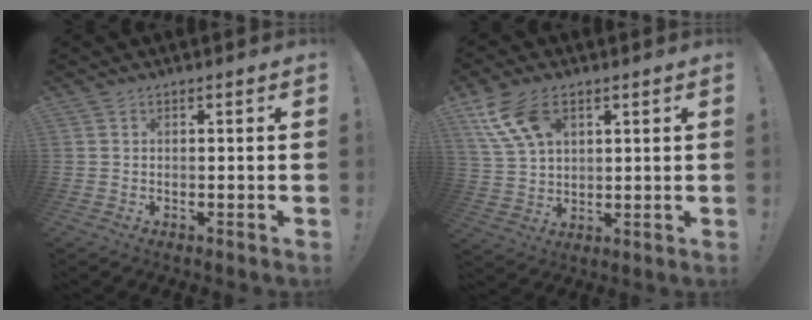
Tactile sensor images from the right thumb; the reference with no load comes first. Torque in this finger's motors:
{"motor_torque": [0.19, 0.22, -0.21, 0.09, 0.01]}